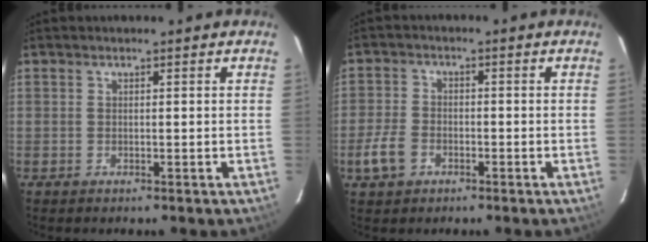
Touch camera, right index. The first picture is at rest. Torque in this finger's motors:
{"motor_torque": [0.00, -0.04, -0.65, -0.21]}